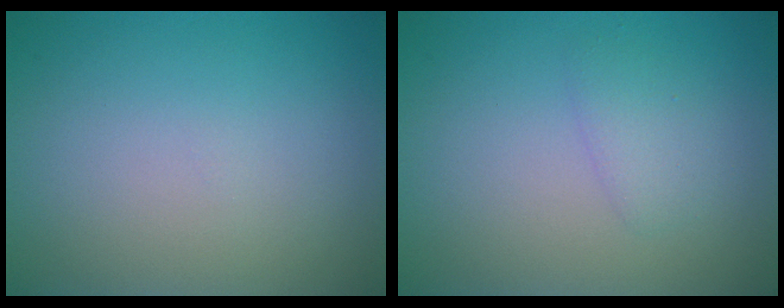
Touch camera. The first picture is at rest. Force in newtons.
{"total": 1.5, "press": 1.5, "slide": 0.1}